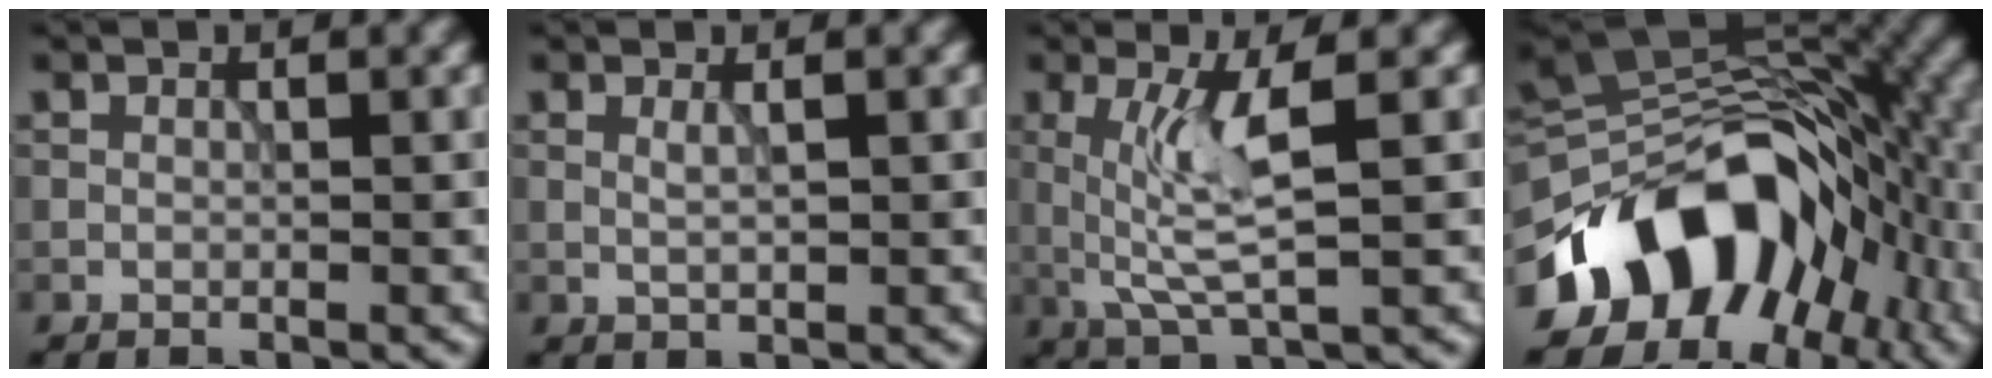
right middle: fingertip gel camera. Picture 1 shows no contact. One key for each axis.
{"total": 0.9, "fx": 0.2, "fy": 0.2, "fz": 0.9, "tx": -0.021, "ty": -0.004, "tz": 0.006}
{"total": 5.1, "fx": 0.5, "fy": 1.0, "fz": 4.9, "tx": -0.106, "ty": -0.004, "tz": 0.014}
{"total": 14.1, "fx": -6.2, "fy": 9.1, "fz": 8.8, "tx": -0.131, "ty": 0.019, "tz": -0.121}